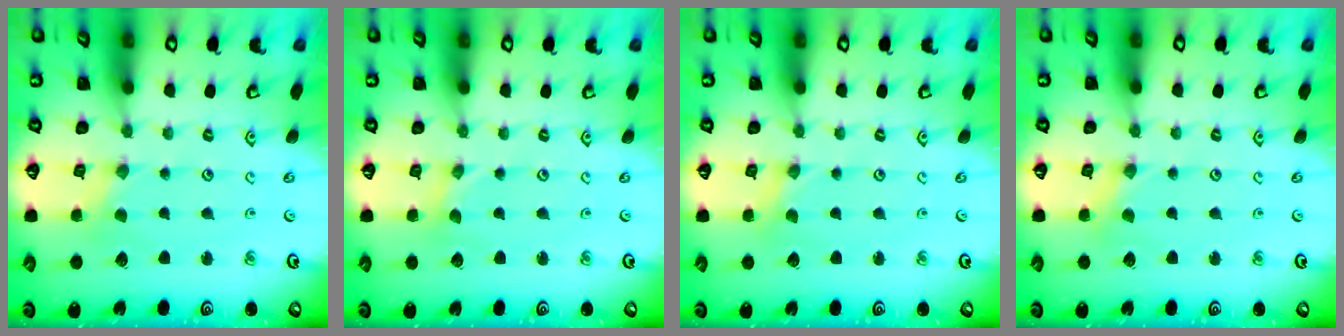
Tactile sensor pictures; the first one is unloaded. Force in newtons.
{"total": 0.0}
{"total": 0.0}
{"total": 1.3, "press": 1.3, "slide": 0.2}